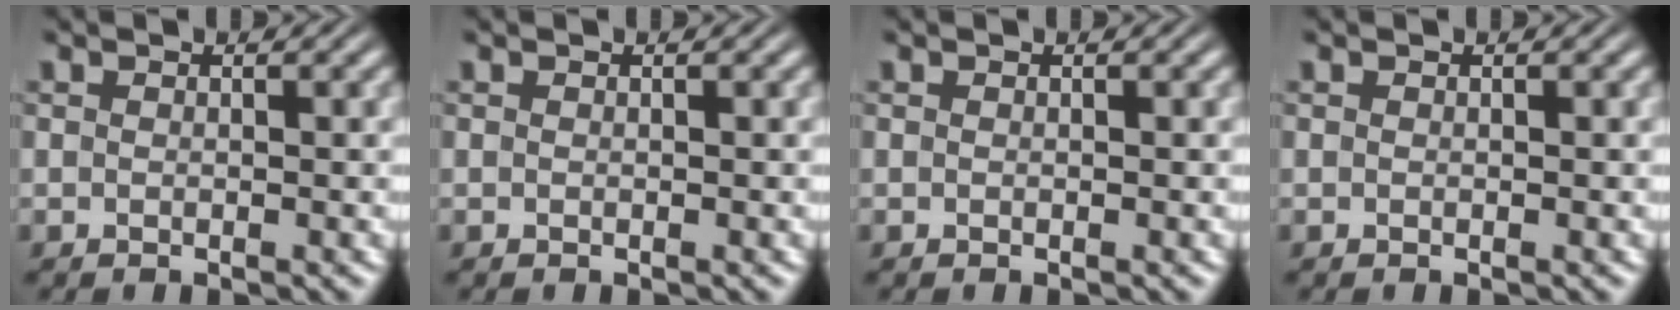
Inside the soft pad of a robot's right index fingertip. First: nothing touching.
{"total": 0.0}
{"total": 0.0}
{"total": 0.0}